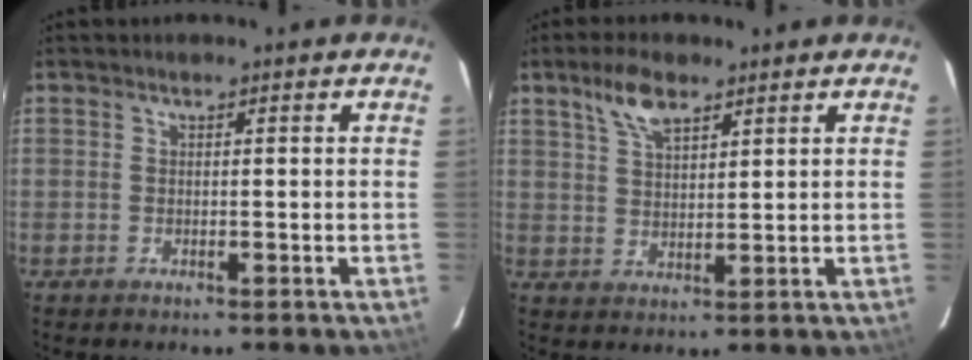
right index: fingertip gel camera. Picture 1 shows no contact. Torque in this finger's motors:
{"motor_torque": [0.08, 0.08, 0.09, 0.04]}